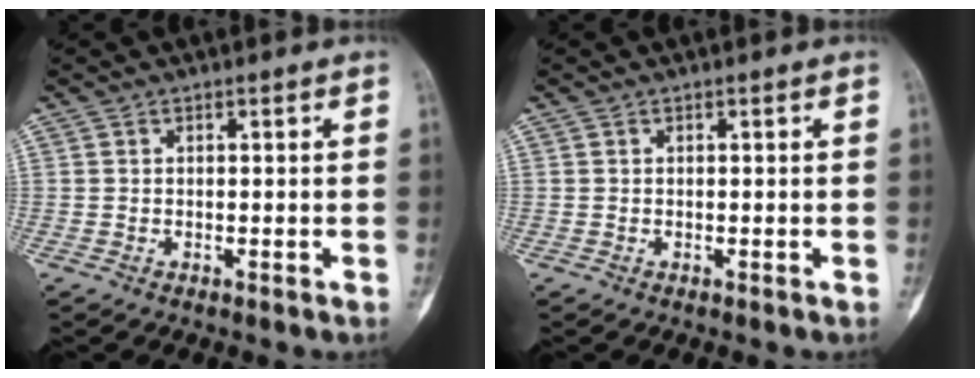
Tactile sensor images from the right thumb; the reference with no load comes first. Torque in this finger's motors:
{"motor_torque": [0.07, 0.04, 0.00, 0.00, 0.02]}